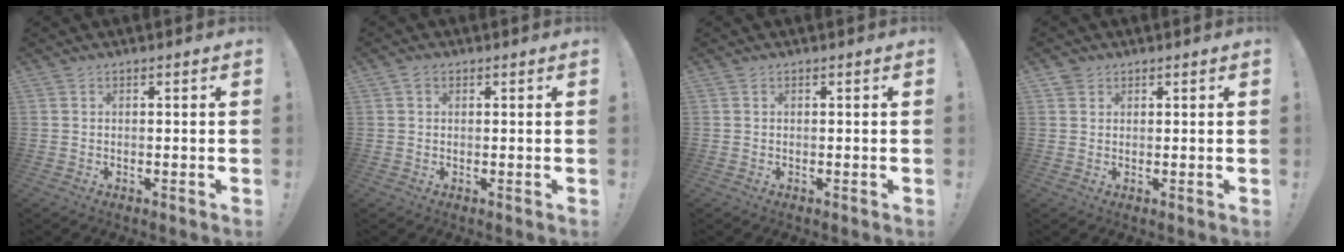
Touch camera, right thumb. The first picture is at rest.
{"total": 1.1, "force": [0.6, 0.7, 0.5], "torque": [-0.001, -0.001, 0.010]}
{"total": 0.0}
{"total": 1.8, "force": [1.3, 1.2, 0.0], "torque": [-0.003, -0.002, 0.025]}